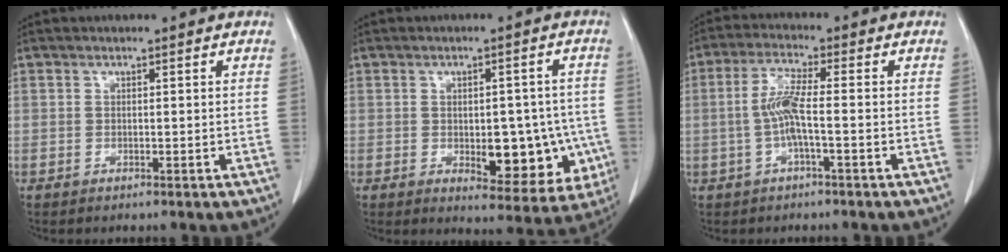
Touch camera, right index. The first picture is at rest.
{"total": 11.1, "force": [-2.2, 5.5, 9.4], "torque": [-0.104, 0.005, -0.013]}
{"total": 5.4, "force": [-0.9, 0.3, 5.3], "torque": [-0.114, 0.008, -0.019]}